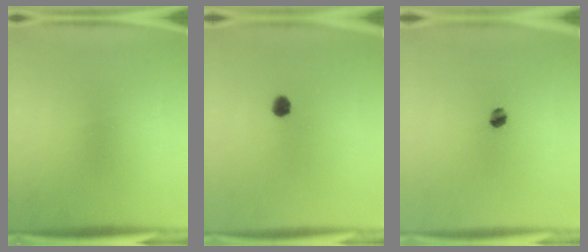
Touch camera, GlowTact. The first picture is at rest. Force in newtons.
{"total": 2.7}
{"total": 3.0}